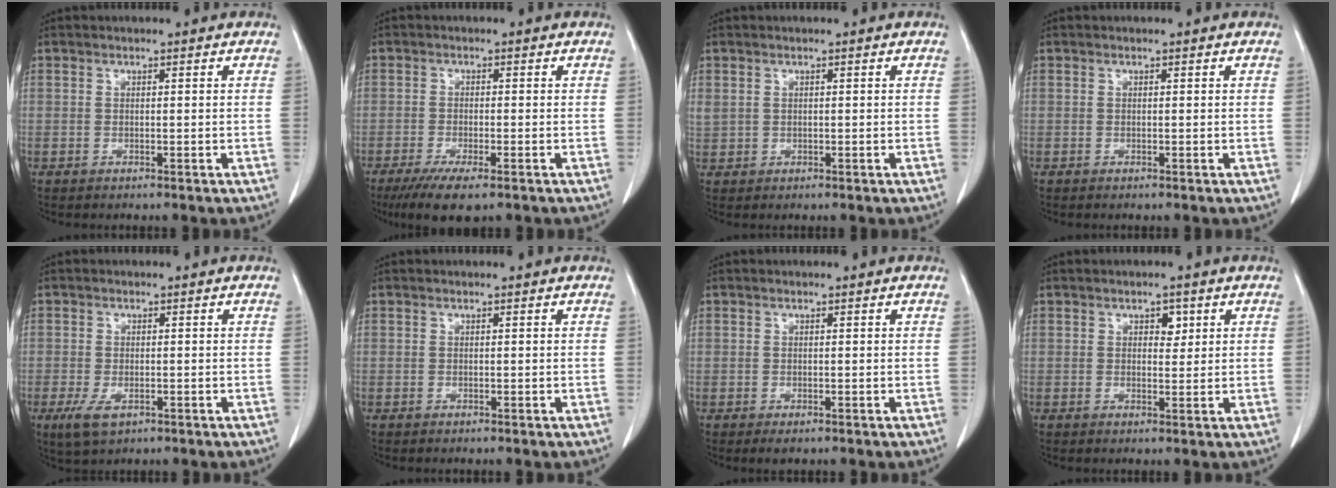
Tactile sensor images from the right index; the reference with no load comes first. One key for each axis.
{"total": 6.1, "fx": -4.0, "fy": 1.4, "fz": 4.4, "tx": -0.074, "ty": -0.014, "tz": -0.064}
{"total": 2.2, "fx": 0.8, "fy": 1.8, "fz": 0.8, "tx": -0.028, "ty": 0.014, "tz": 0.024}
{"total": 0.0}
{"total": 3.7, "fx": -1.7, "fy": 2.0, "fz": 2.6, "tx": -0.055, "ty": -0.005, "tz": -0.023}
{"total": 0.0}
{"total": 1.1, "fx": -0.5, "fy": 0.8, "fz": 0.6, "tx": -0.005, "ty": 0.001, "tz": -0.004}
{"total": 2.2, "fx": 1.0, "fy": 1.3, "fz": 1.5, "tx": -0.017, "ty": 0.000, "tz": 0.014}